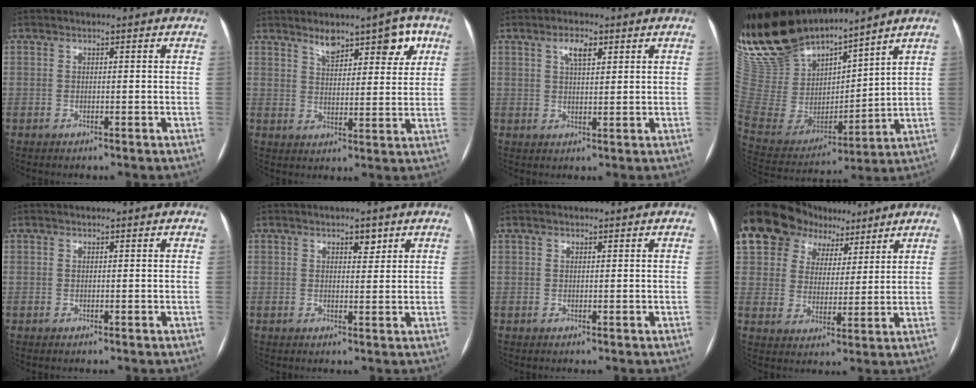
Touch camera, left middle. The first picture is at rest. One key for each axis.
{"total": 7.8, "fx": 4.9, "fy": 3.1, "fz": 5.2, "tx": -0.060, "ty": 0.011, "tz": 0.072}
{"total": 3.4, "fx": 1.8, "fy": 1.3, "fz": 2.6, "tx": -0.050, "ty": 0.005, "tz": 0.031}
{"total": 21.0, "fx": 18.8, "fy": 4.6, "fz": 8.4, "tx": -0.178, "ty": 0.009, "tz": 0.364}
{"total": 0.0}
{"total": 2.1, "fx": 1.3, "fy": 1.0, "fz": 1.3, "tx": -0.017, "ty": -0.001, "tz": 0.019}
{"total": 0.8, "fx": 0.6, "fy": 0.4, "fz": 0.2, "tx": -0.007, "ty": 0.012, "tz": 0.012}
{"total": 19.4, "fx": 12.7, "fy": 12.7, "fz": 7.4, "tx": -0.178, "ty": 0.070, "tz": 0.223}